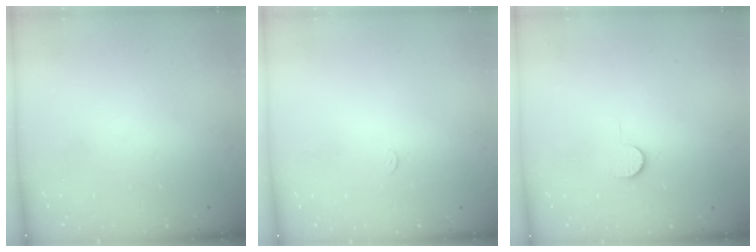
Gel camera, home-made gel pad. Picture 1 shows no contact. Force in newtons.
{"total": 2.3, "press": 2.3, "slide": 0.3}
{"total": 4.0, "press": 4.0, "slide": 0.4}